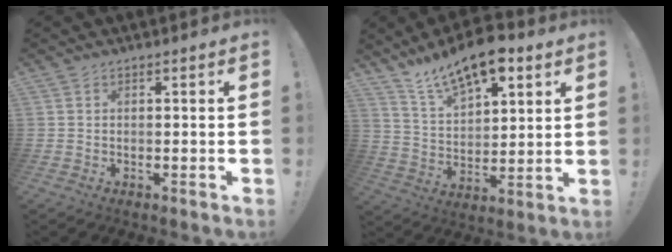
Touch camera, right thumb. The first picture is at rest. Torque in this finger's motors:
{"motor_torque": [0.40, 3.41, 0.72, 0.37, 0.15]}